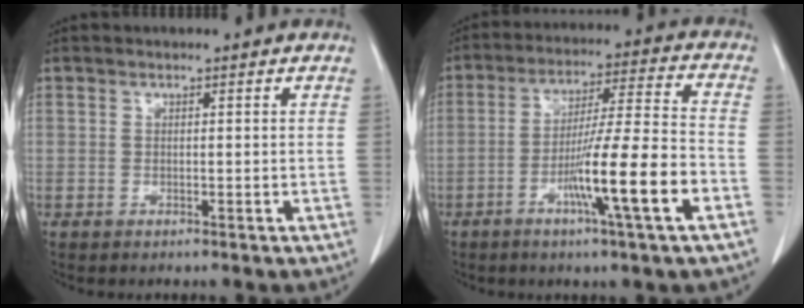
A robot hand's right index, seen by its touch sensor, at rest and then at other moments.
{"total": 13.6, "force": [-5.3, -0.7, 12.5], "torque": [-0.216, -0.007, -0.092]}